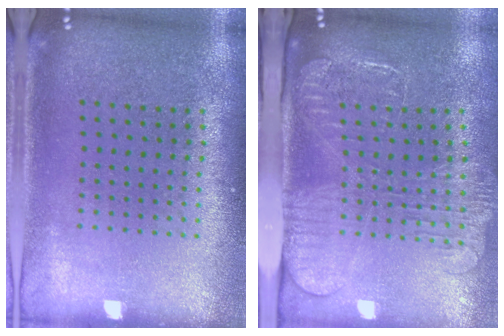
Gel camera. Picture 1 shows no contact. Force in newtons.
{"total": 2.6, "press": 2.0, "slide": 1.6}